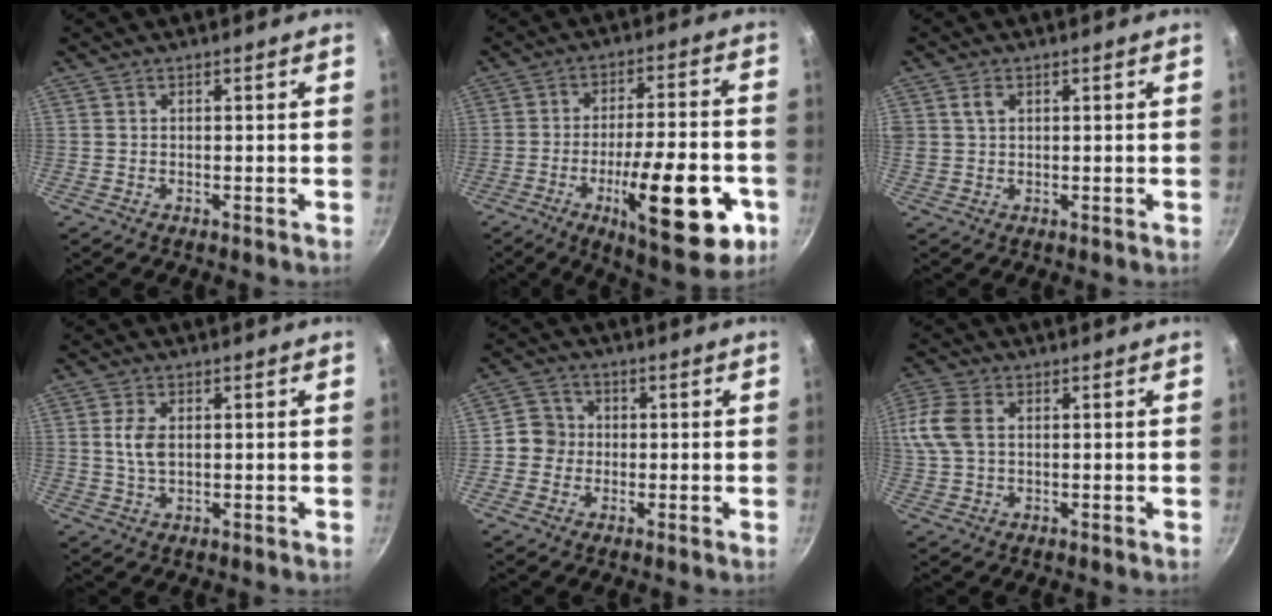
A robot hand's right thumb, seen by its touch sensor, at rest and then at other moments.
{"total": 21.0, "force": [-7.5, 6.6, 18.5], "torque": [-0.245, 0.025, -0.102]}
{"total": 2.7, "force": [1.0, 1.9, 1.6], "torque": [-0.021, 0.000, 0.021]}
{"total": 4.4, "force": [0.6, 2.5, 3.5], "torque": [-0.068, 0.000, 0.014]}
{"total": 5.0, "force": [-0.5, 4.8, 1.3], "torque": [0.005, 0.012, -0.023]}
{"total": 8.2, "force": [1.5, 5.3, 6.0], "torque": [-0.135, 0.015, 0.025]}